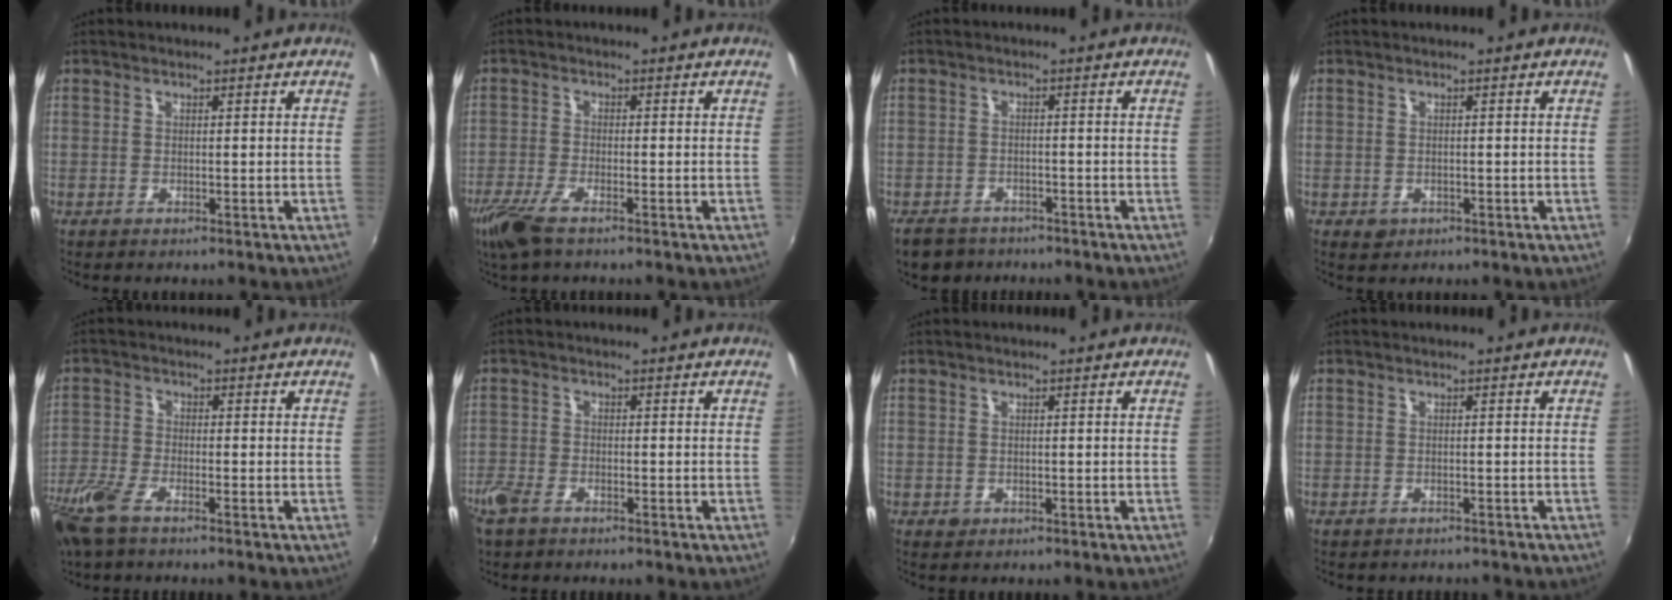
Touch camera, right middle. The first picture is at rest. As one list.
[{"total": 6.5, "force": [-4.4, 1.7, 4.5], "torque": [-0.115, -0.019, -0.089]}, {"total": 6.8, "force": [-5.3, 3.7, 2.0], "torque": [-0.059, -0.007, -0.084]}, {"total": 1.7, "force": [-0.6, 1.5, 0.6], "torque": [-0.011, -0.003, -0.006]}, {"total": 8.9, "force": [-6.1, 3.1, 5.7], "torque": [-0.147, -0.026, -0.127]}, {"total": 5.2, "force": [-3.7, 2.4, 2.7], "torque": [-0.073, -0.010, -0.076]}, {"total": 0.9, "force": [-0.4, 0.8, 0.2], "torque": [-0.002, -0.003, -0.004]}, {"total": 3.5, "force": [-3.2, 1.1, 1.0], "torque": [-0.023, -0.013, -0.041]}]